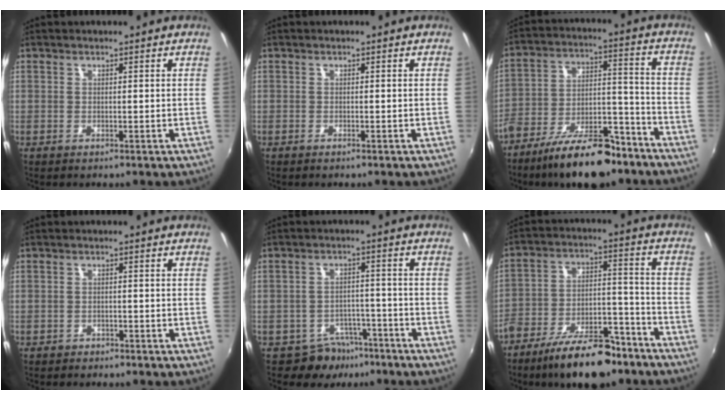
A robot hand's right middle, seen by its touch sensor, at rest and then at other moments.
{"total": 0.6, "force": [-0.5, 0.0, 0.3], "torque": [-0.003, -0.002, -0.009]}
{"total": 17.4, "force": [-12.3, 6.8, 10.3], "torque": [-0.177, 0.002, -0.187]}
{"total": 1.7, "force": [-1.5, 0.9, 0.1], "torque": [-0.006, -0.001, -0.024]}
{"total": 6.3, "force": [-4.7, 4.1, 0.4], "torque": [-0.006, 0.024, -0.063]}
{"total": 16.4, "force": [-11.9, 6.5, 9.4], "torque": [-0.163, 0.005, -0.178]}